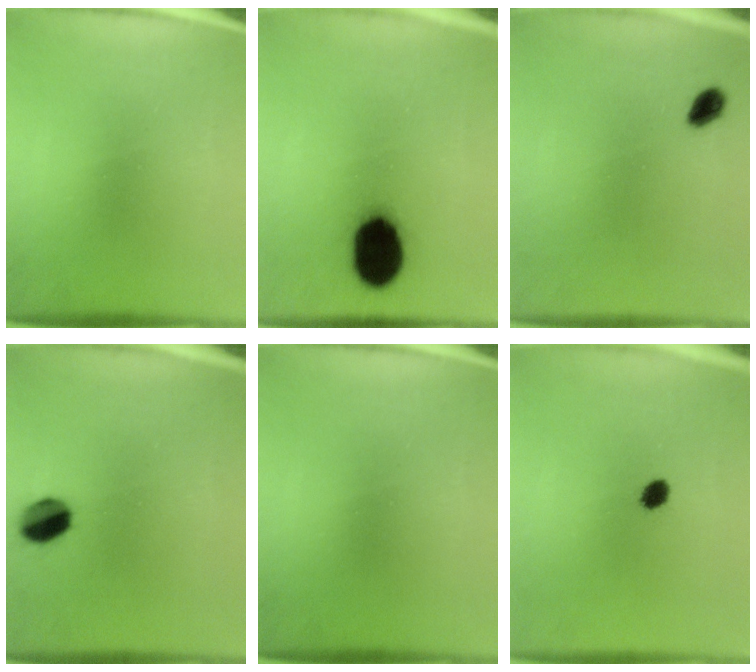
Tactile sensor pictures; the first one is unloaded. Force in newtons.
{"total": 15.6}
{"total": 2.8}
{"total": 7.5}
{"total": 0.0}
{"total": 2.8}